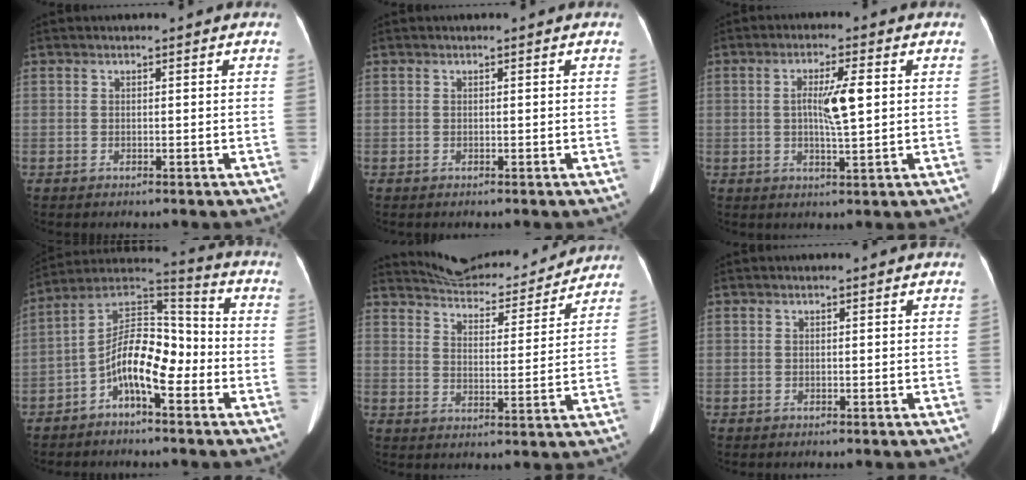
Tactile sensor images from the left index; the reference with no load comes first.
{"total": 0.0}
{"total": 5.4, "force": [0.4, 0.6, 5.4], "torque": [-0.101, 0.005, 0.003]}
{"total": 11.2, "force": [-4.4, 3.8, 9.5], "torque": [-0.175, 0.037, -0.082]}
{"total": 17.0, "force": [16.3, 3.0, 3.8], "torque": [-0.050, 0.000, 0.220]}
{"total": 0.0}